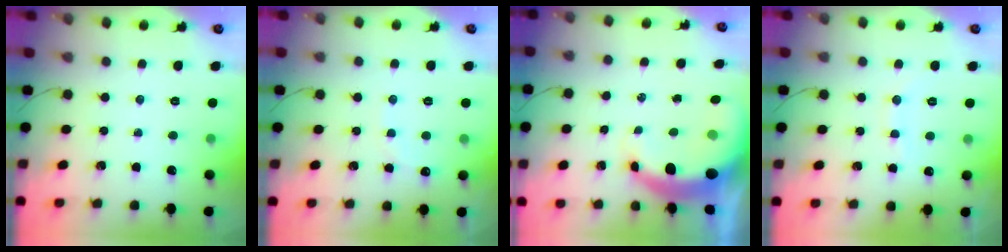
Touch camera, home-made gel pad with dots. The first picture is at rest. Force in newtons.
{"total": 6.9, "press": 6.7, "slide": 1.4}
{"total": 7.1, "press": 6.9, "slide": 1.7}
{"total": 7.7, "press": 7.5, "slide": 1.5}